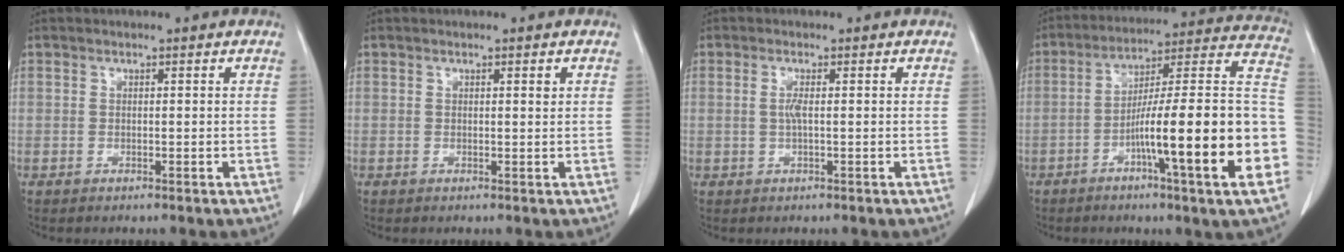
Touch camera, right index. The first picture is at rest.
{"total": 0.6, "force": [0.3, 0.1, 0.5], "torque": [-0.012, -0.001, 0.004]}
{"total": 1.6, "force": [0.1, 0.1, 1.6], "torque": [-0.038, 0.001, 0.001]}
{"total": 23.2, "force": [-6.7, 0.6, 22.2], "torque": [-0.250, 0.012, -0.103]}